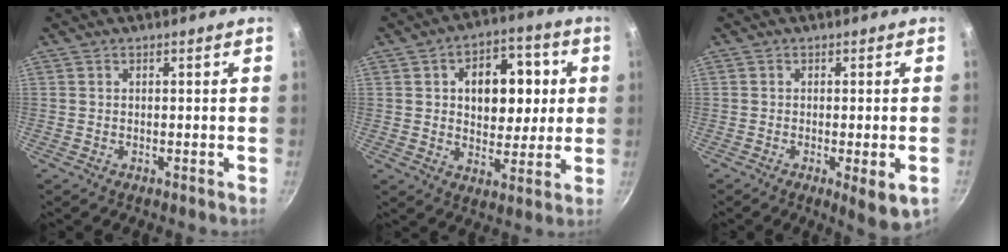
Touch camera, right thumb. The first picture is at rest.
{"total": 14.2, "force": [2.6, 9.6, 10.1], "torque": [-0.095, 0.003, 0.034]}
{"total": 5.9, "force": [-1.8, 1.4, 5.4], "torque": [-0.073, -0.005, -0.021]}